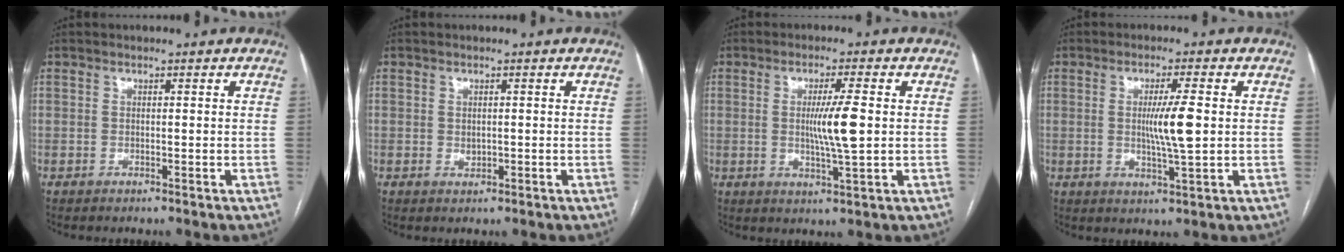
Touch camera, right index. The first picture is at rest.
{"total": 1.1, "force": [0.1, 0.8, 0.7], "torque": [-0.012, -0.001, 0.004]}
{"total": 6.7, "force": [0.3, -0.1, 6.7], "torque": [-0.117, -0.008, 0.007]}
{"total": 6.5, "force": [0.3, 0.0, 6.5], "torque": [-0.114, -0.007, 0.007]}